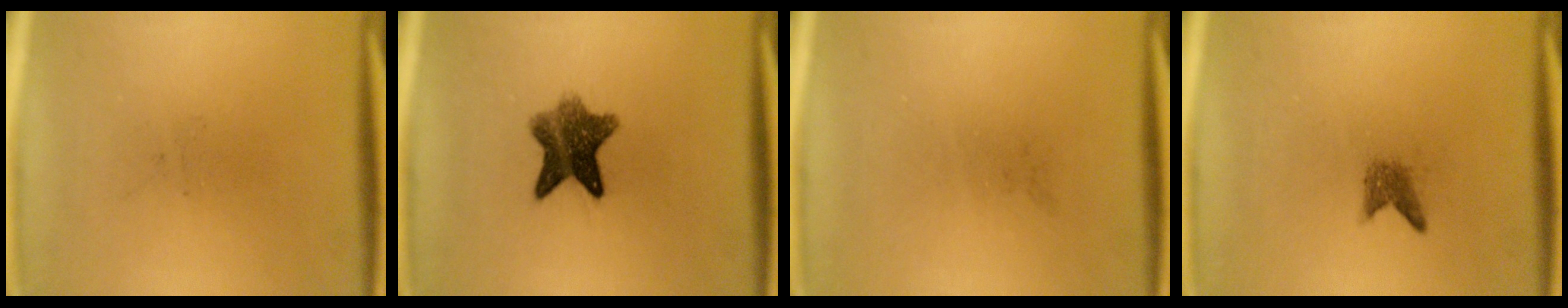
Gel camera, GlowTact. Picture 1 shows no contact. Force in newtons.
{"total": 8.0}
{"total": 0.0}
{"total": 1.7}